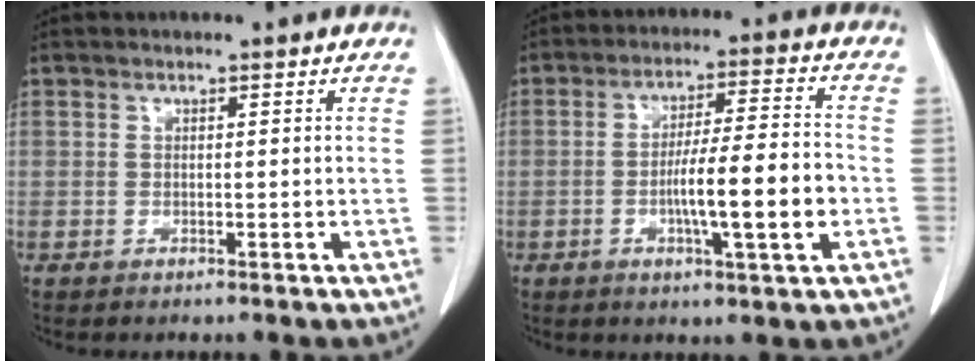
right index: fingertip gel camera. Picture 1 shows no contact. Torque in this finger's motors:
{"motor_torque": [1.61, -0.53, 0.79, 0.15]}